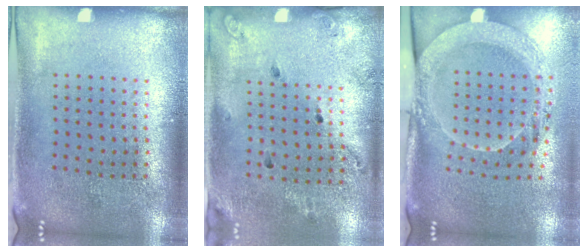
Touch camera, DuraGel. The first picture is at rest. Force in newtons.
{"total": 1.8, "press": 1.2, "slide": 1.3}
{"total": 2.0, "press": 2.0, "slide": 0.2}